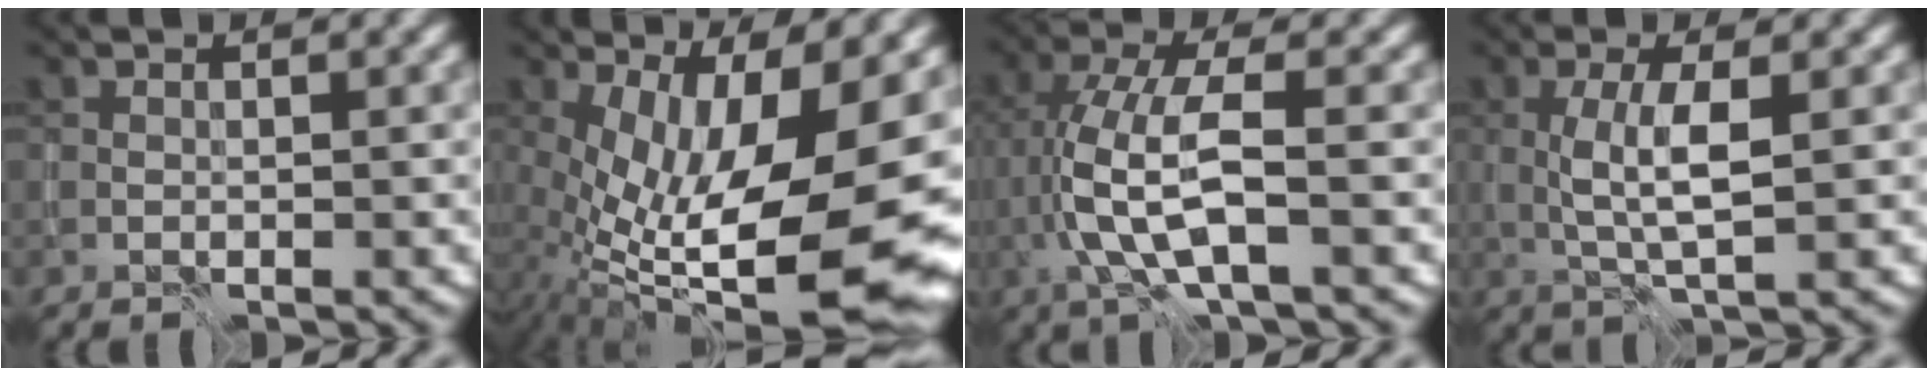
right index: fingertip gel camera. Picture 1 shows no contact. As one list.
[{"total": 17.0, "force": [-1.5, 6.4, 15.7], "torque": [-0.248, -0.033, -0.008]}, {"total": 6.4, "force": [-1.3, 1.9, 6.0], "torque": [-0.134, 0.008, -0.029]}, {"total": 3.7, "force": [0.0, 0.7, 3.6], "torque": [-0.075, 0.003, 0.001]}]